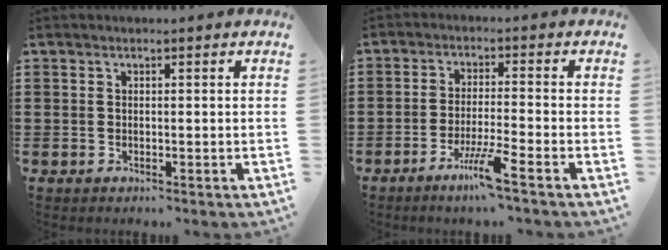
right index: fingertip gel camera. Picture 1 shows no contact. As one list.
[{"total": 6.0, "force": [-3.7, -0.5, 4.6], "torque": [-0.093, -0.015, -0.068]}]